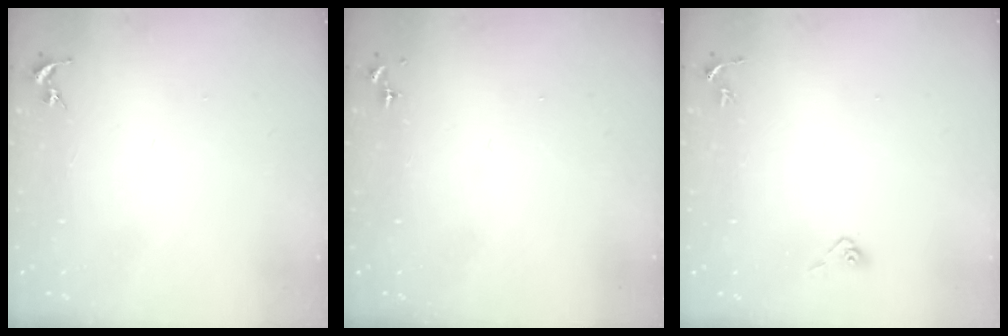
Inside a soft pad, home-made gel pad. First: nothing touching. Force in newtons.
{"total": 0.0}
{"total": 4.1, "press": 3.9, "slide": 1.2}